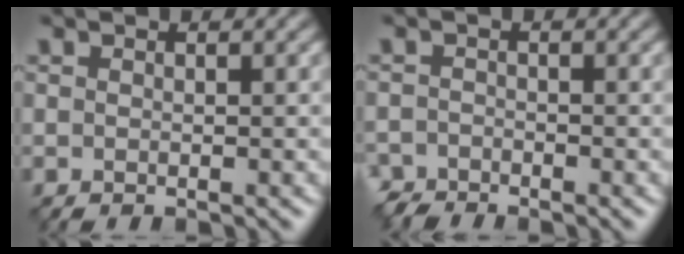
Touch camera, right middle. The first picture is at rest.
{"total": 1.8, "force": [-1.6, 0.3, -0.5], "torque": [0.014, -0.002, -0.039]}